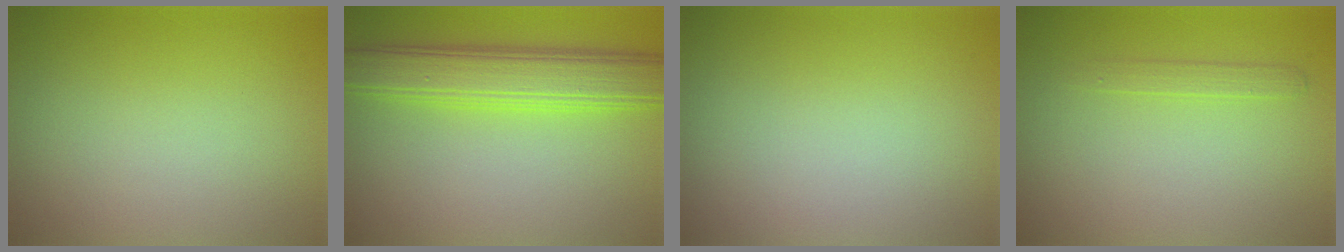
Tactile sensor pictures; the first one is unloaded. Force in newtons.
{"total": 6.5, "press": 6.5, "slide": 0.1}
{"total": 0.0}
{"total": 1.1, "press": 1.1, "slide": 0.0}